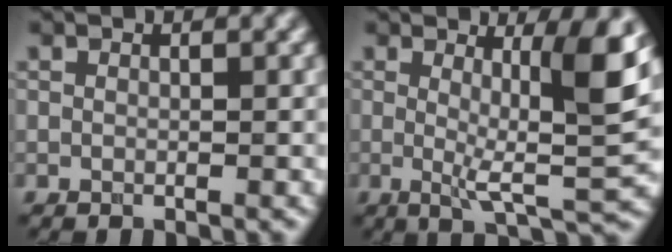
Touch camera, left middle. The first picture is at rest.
{"total": 7.6, "force": [1.4, 1.5, 7.4], "torque": [-0.105, -0.017, 0.026]}